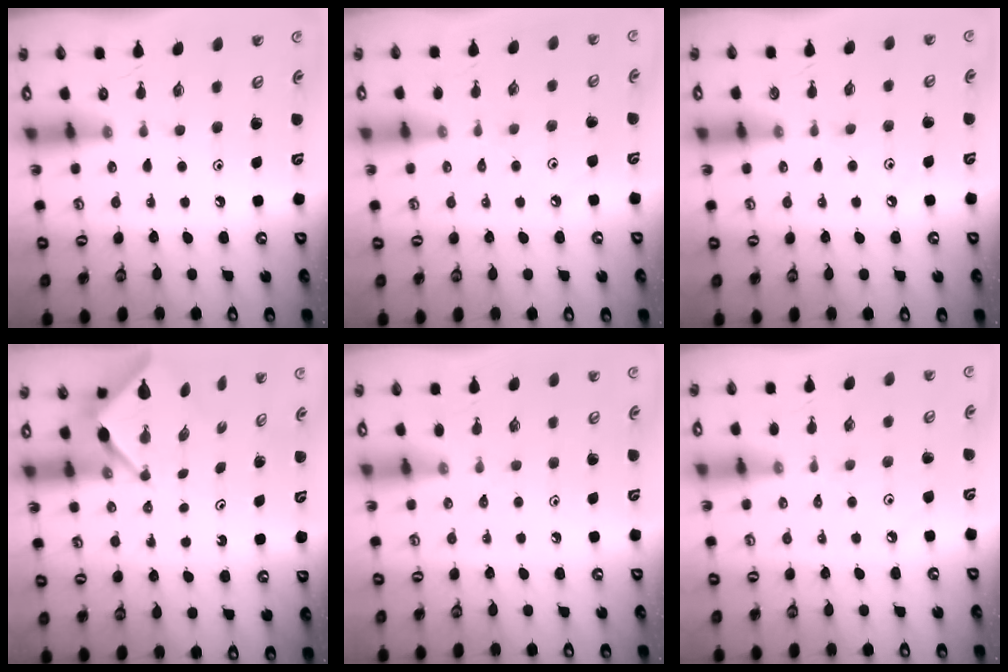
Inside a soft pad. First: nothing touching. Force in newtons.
{"total": 2.9, "press": 2.9, "slide": 0.4}
{"total": 4.2, "press": 4.2, "slide": 0.7}
{"total": 3.1, "press": 3.1, "slide": 0.1}
{"total": 2.6, "press": 2.6, "slide": 0.4}
{"total": 2.2, "press": 2.2, "slide": 0.3}